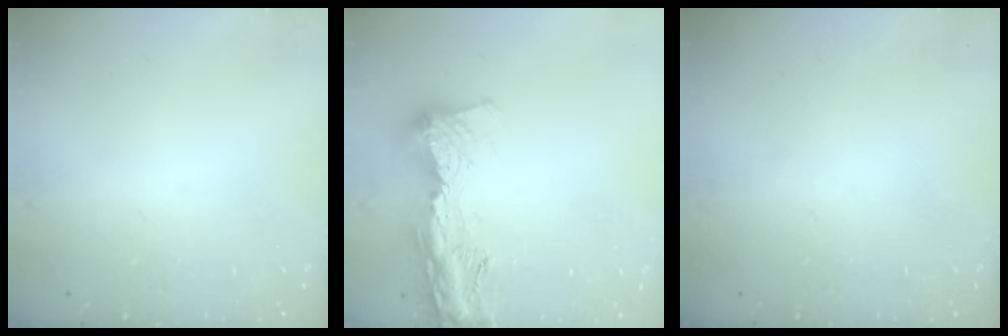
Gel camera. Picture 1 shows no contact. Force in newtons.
{"total": 15.6, "press": 15.5, "slide": 1.6}
{"total": 0.0}